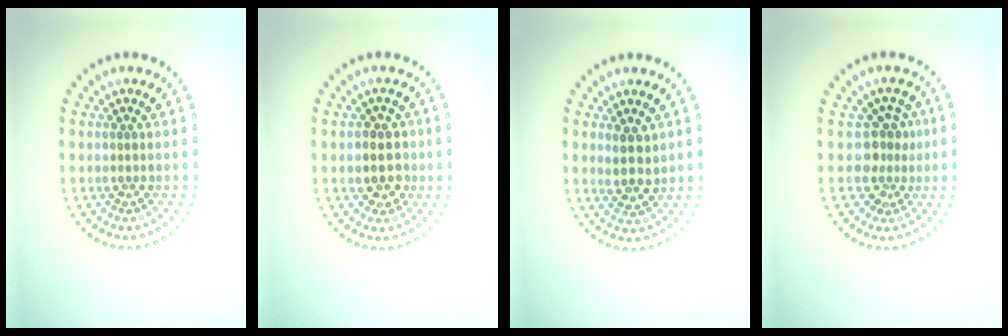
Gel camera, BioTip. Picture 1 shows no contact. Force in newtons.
{"total": 3.0, "press": 2.9, "slide": 0.9}
{"total": 2.5, "press": 2.2, "slide": 1.1}
{"total": 2.8, "press": 2.0, "slide": 1.9}